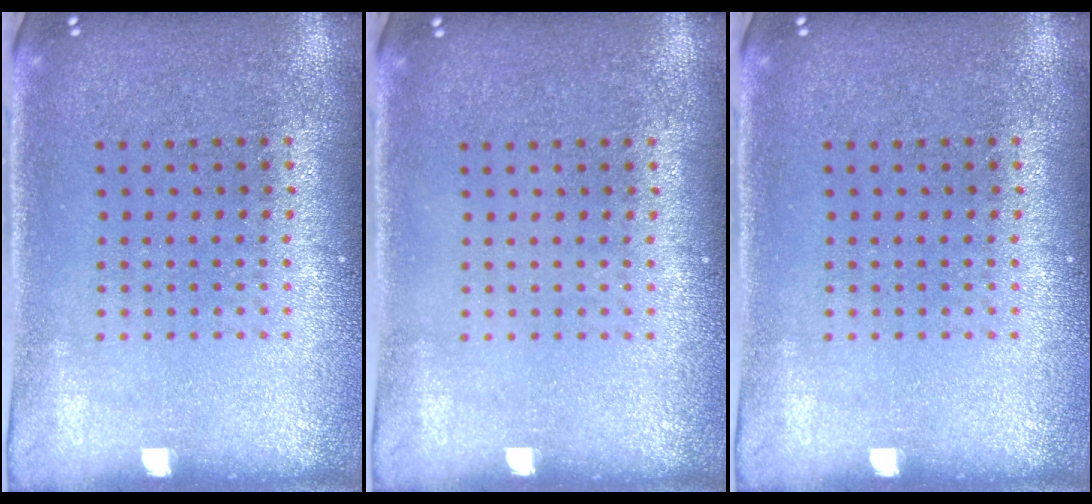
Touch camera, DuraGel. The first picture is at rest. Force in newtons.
{"total": 0.0}
{"total": 0.0}